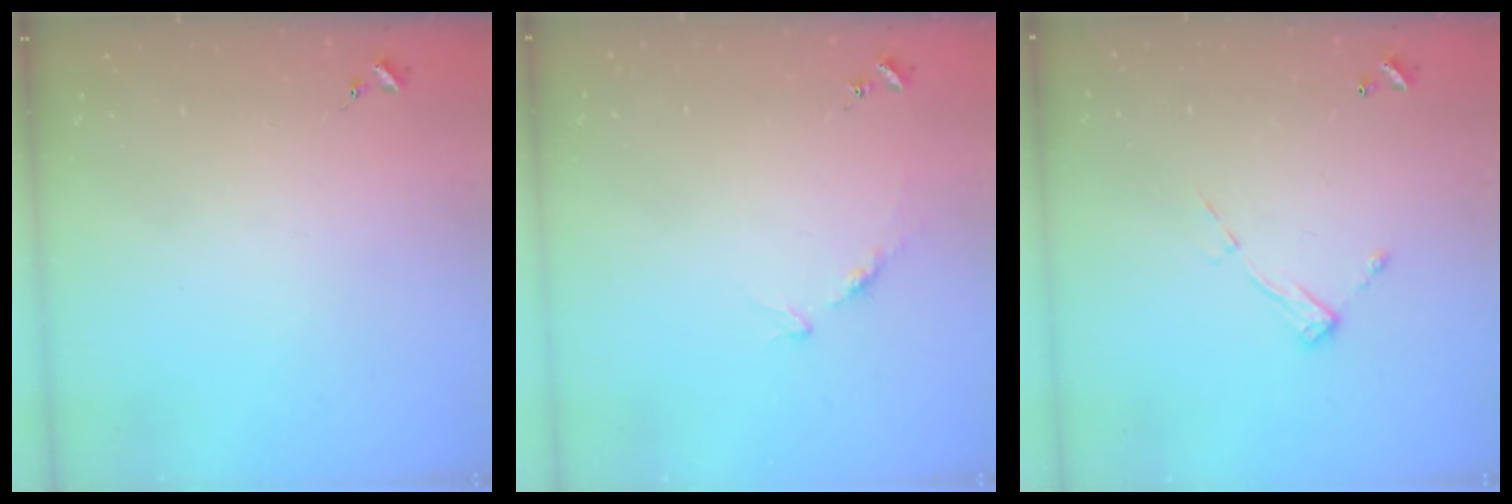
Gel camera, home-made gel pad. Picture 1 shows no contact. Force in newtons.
{"total": 4.9, "press": 4.8, "slide": 0.6}
{"total": 6.9, "press": 6.9, "slide": 0.4}